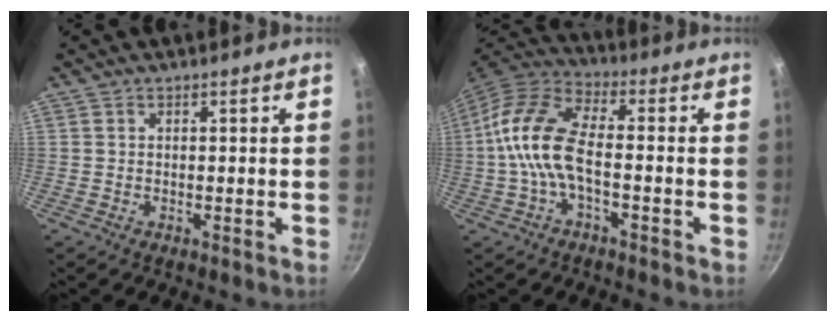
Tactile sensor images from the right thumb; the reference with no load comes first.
{"total": 12.7, "force": [-2.1, 6.2, 10.9], "torque": [-0.214, 0.038, -0.057]}